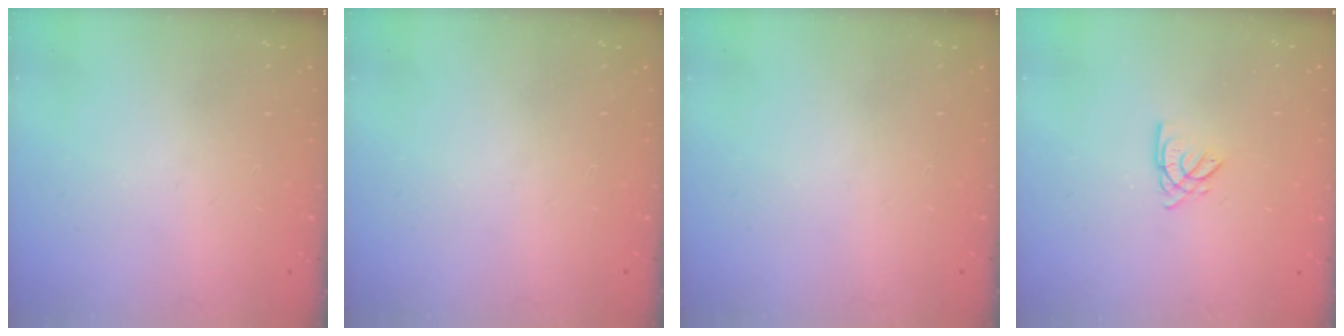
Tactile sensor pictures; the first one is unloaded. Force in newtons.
{"total": 0.0}
{"total": 0.0}
{"total": 2.6, "press": 2.6, "slide": 0.1}